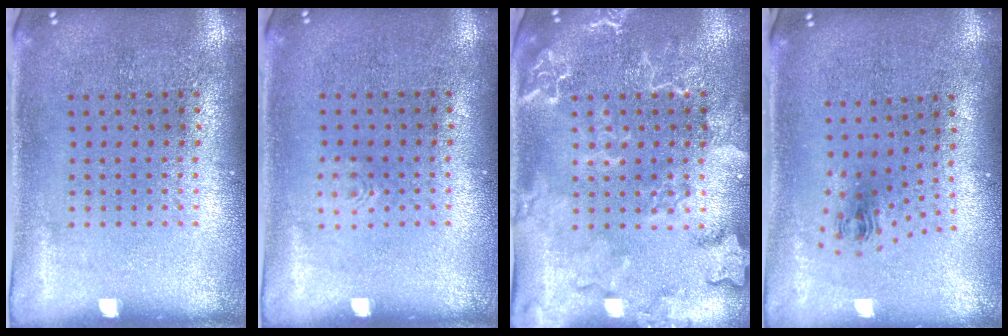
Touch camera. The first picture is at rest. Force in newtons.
{"total": 0.5, "press": 0.5, "slide": 0.1}
{"total": 2.4, "press": 2.3, "slide": 0.5}
{"total": 1.0, "press": 0.4, "slide": 0.9}